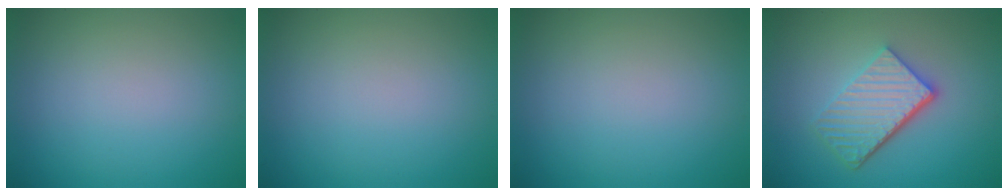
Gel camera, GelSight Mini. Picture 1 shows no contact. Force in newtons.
{"total": 0.0}
{"total": 0.0}
{"total": 5.3, "press": 3.8, "slide": 3.7}